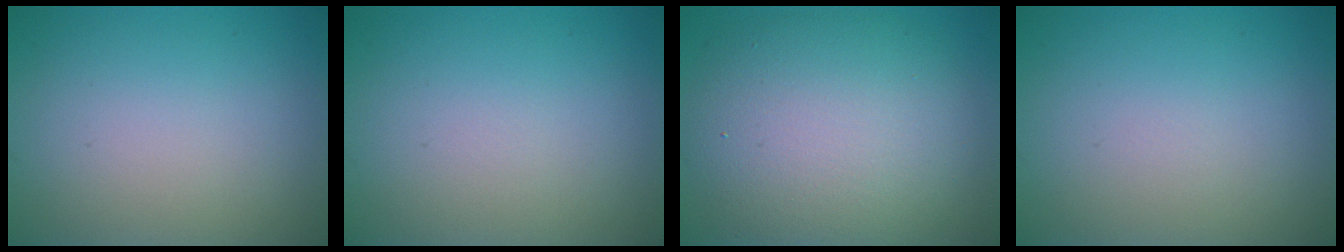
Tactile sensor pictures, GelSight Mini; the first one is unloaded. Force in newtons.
{"total": 0.0}
{"total": 10.1, "press": 10.0, "slide": 1.1}
{"total": 0.0}